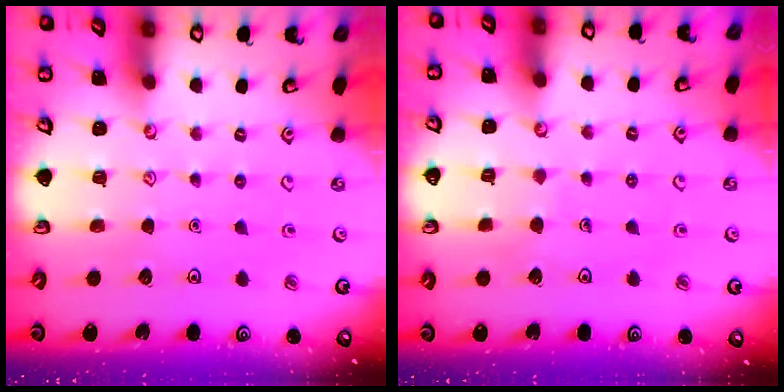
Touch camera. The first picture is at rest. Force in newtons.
{"total": 1.8, "press": 1.8, "slide": 0.0}